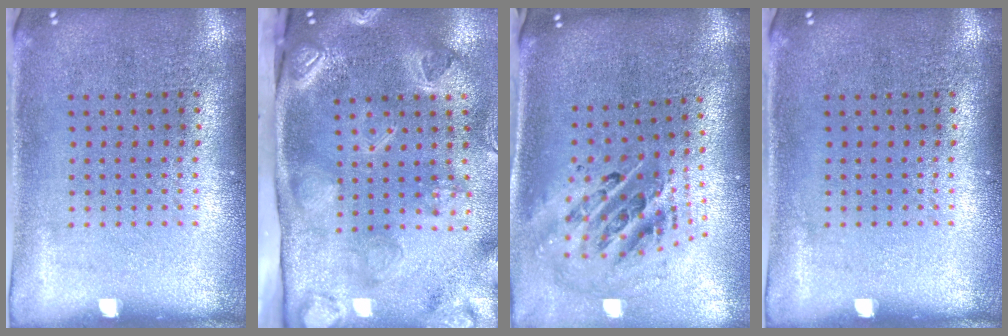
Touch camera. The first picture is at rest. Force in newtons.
{"total": 4.2, "press": 3.1, "slide": 2.8}
{"total": 1.8, "press": 1.4, "slide": 1.2}
{"total": 0.0}